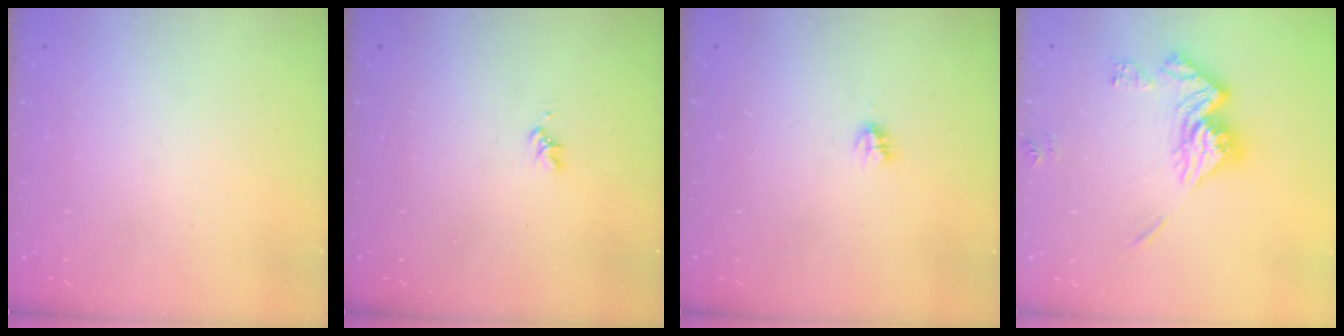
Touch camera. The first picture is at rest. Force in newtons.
{"total": 1.6, "press": 1.6, "slide": 0.3}
{"total": 2.7, "press": 2.7, "slide": 0.2}
{"total": 15.2, "press": 15.2, "slide": 1.5}